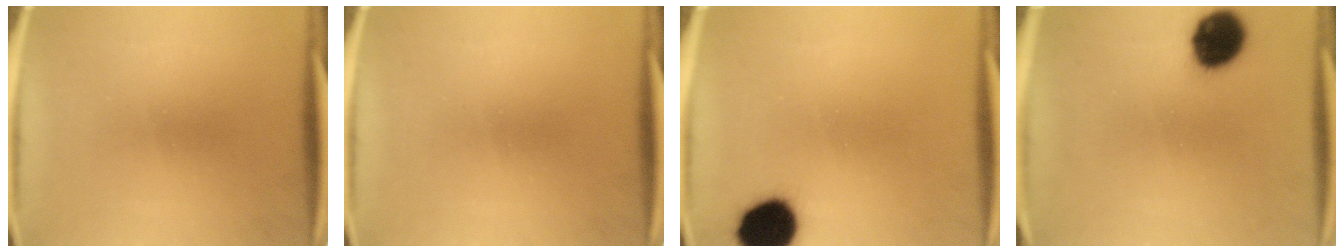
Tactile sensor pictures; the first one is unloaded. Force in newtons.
{"total": 0.0}
{"total": 12.6}
{"total": 12.1}